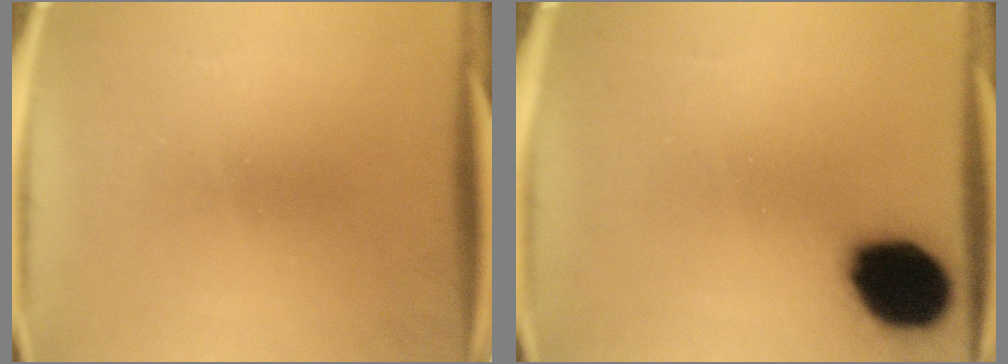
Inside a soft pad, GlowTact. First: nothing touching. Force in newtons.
{"total": 15.8}